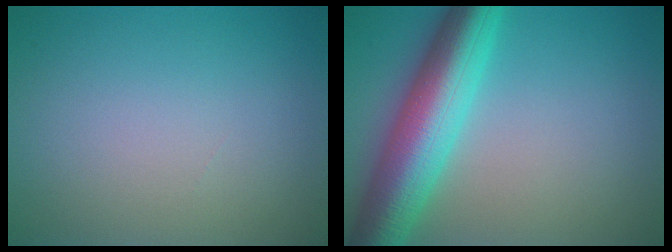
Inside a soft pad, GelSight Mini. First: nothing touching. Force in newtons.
{"total": 9.4, "press": 9.4, "slide": 0.2}